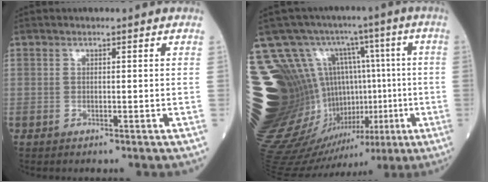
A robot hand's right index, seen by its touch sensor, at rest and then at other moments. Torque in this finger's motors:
{"motor_torque": [-0.14, -0.18, -0.02, 0.01]}